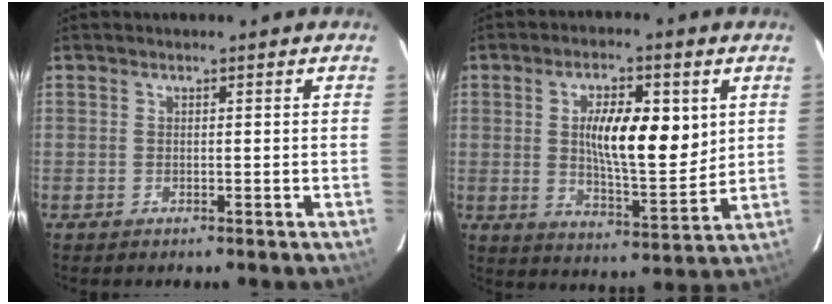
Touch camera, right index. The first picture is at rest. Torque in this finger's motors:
{"motor_torque": [1.15, 0.87, 0.26, 0.13]}